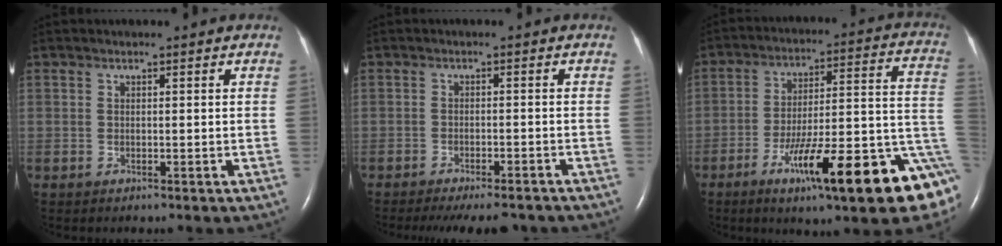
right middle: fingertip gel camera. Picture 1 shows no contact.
{"total": 10.7, "force": [-9.4, 2.0, 4.5], "torque": [-0.059, -0.011, -0.119]}
{"total": 21.0, "force": [-10.7, 2.1, 17.9], "torque": [-0.171, 0.002, -0.159]}